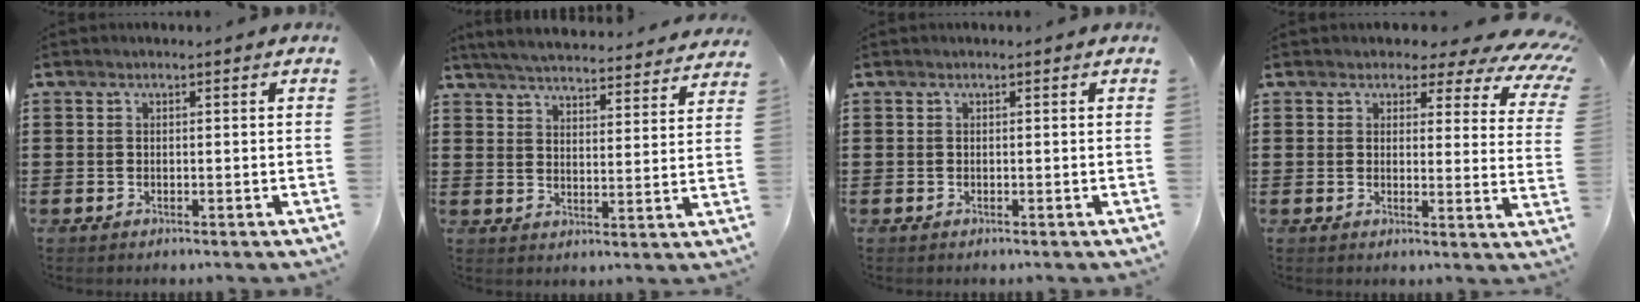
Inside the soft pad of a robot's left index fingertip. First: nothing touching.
{"total": 5.0, "force": [5.0, -0.3, 0.9], "torque": [-0.041, -0.035, 0.085]}
{"total": 0.0}
{"total": 3.7, "force": [2.8, 1.6, 1.8], "torque": [-0.038, -0.019, 0.042]}